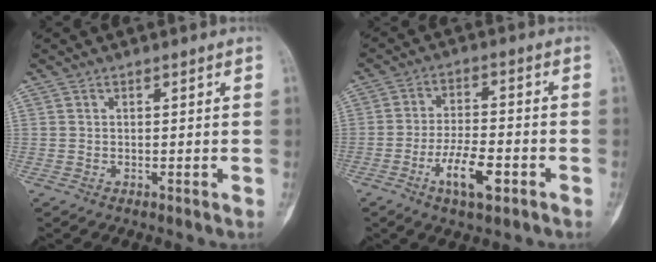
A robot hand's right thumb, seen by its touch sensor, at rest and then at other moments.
{"total": 8.9, "force": [-4.1, 3.2, 7.2], "torque": [-0.132, 0.018, -0.071]}